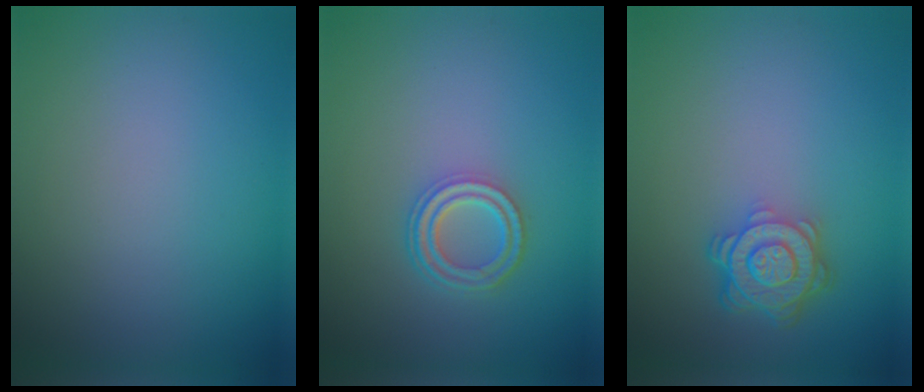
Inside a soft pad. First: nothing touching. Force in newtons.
{"total": 3.4, "press": 2.6, "slide": 2.1}
{"total": 4.7, "press": 3.6, "slide": 3.0}